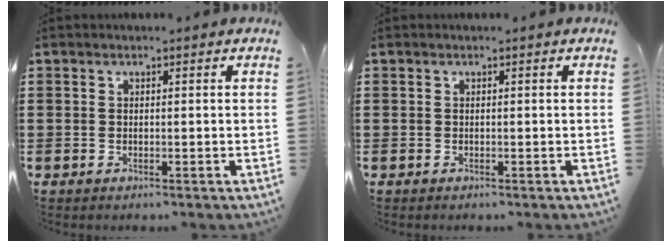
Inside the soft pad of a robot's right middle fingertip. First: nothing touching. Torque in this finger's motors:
{"motor_torque": [-0.28, 0.26, 0.00, -0.01]}